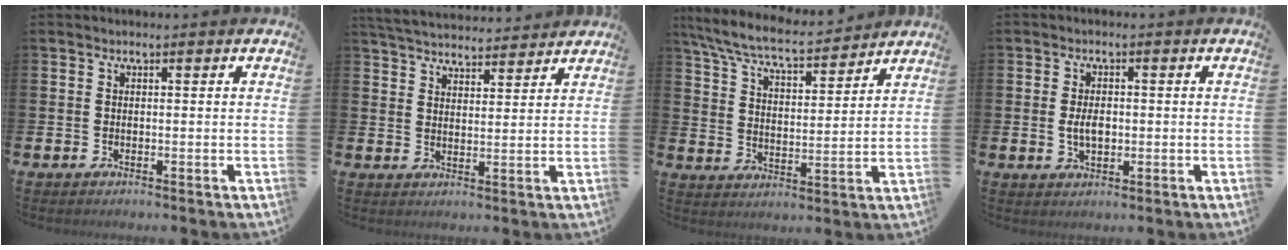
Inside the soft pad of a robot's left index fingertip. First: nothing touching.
{"total": 5.1, "force": [5.0, 1.0, 0.5], "torque": [-0.019, -0.030, 0.088]}
{"total": 7.7, "force": [7.1, 1.2, 2.8], "torque": [-0.086, -0.042, 0.125]}
{"total": 3.1, "force": [0.0, 1.9, 2.5], "torque": [-0.035, 0.000, -0.005]}